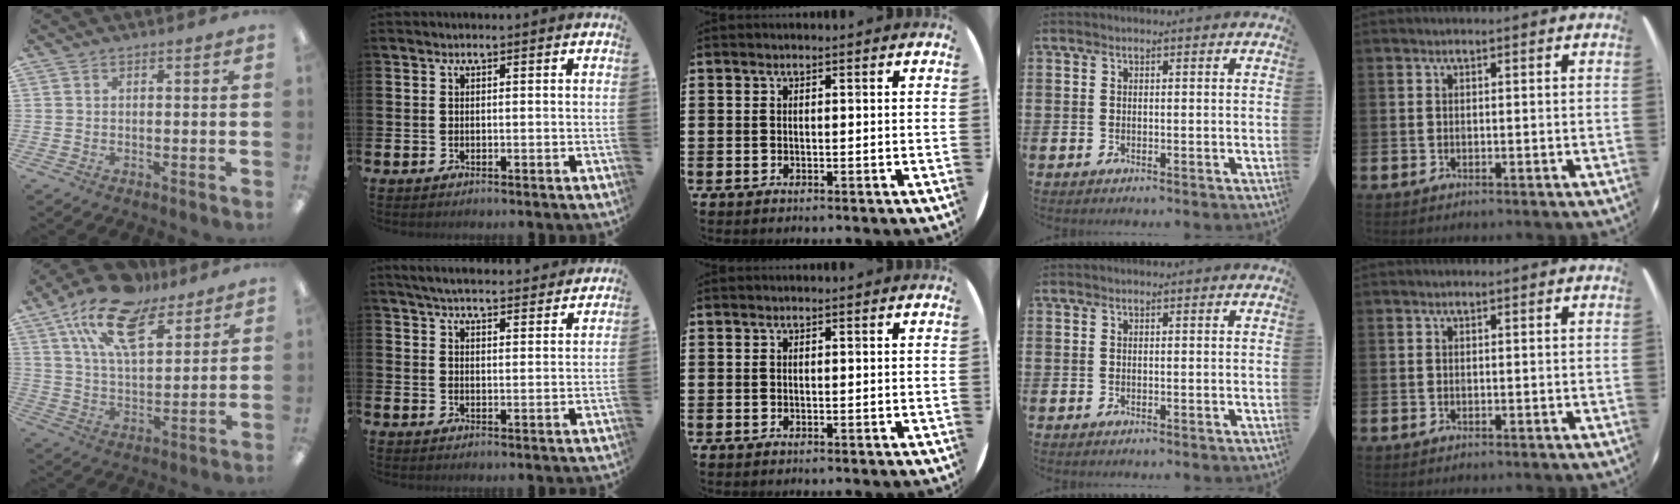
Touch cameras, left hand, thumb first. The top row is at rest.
{"thumb": {"total": 17.5, "force": [11.5, 7.7, 10.7], "torque": [-0.201, -0.050, 0.206]}, "index": {"total": 5.4, "force": [5.3, 0.5, 0.9], "torque": [-0.028, -0.032, 0.093]}}